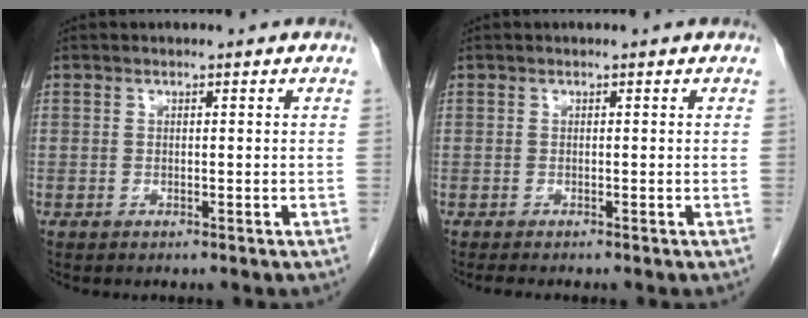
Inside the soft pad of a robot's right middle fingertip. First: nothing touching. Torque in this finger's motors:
{"motor_torque": [0.28, -0.07, -0.01, 0.01]}